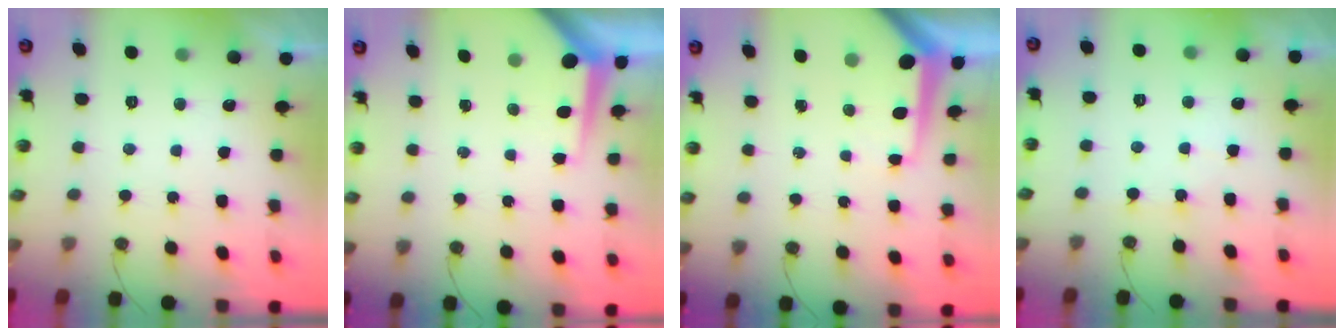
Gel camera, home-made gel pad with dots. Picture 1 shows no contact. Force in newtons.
{"total": 5.7, "press": 5.7, "slide": 0.5}
{"total": 7.3, "press": 7.2, "slide": 0.8}
{"total": 3.2, "press": 3.1, "slide": 0.4}